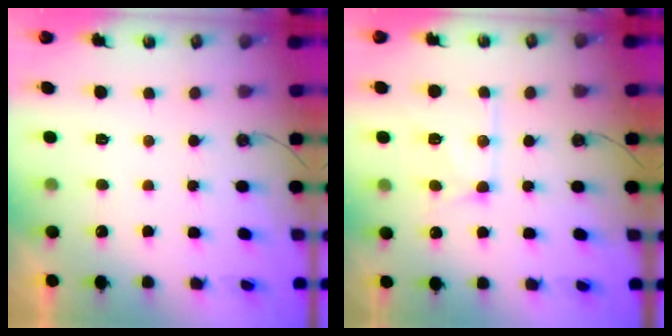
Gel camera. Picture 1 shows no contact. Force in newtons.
{"total": 11.8, "press": 11.8, "slide": 1.1}